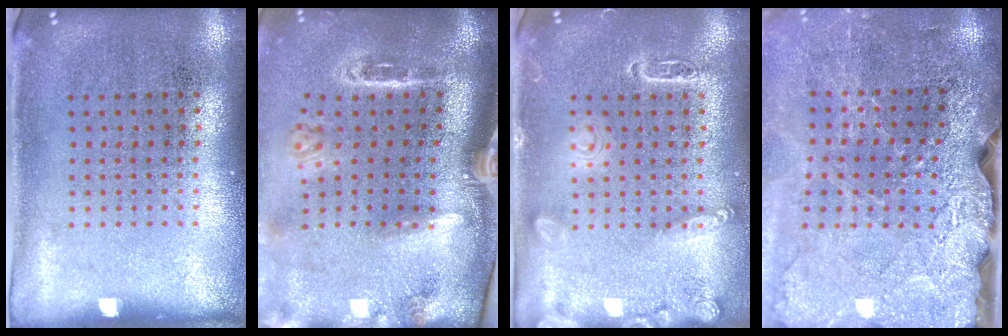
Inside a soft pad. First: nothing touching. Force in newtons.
{"total": 3.3, "press": 2.1, "slide": 2.5}
{"total": 2.7, "press": 2.7, "slide": 0.3}
{"total": 3.7, "press": 3.1, "slide": 1.9}